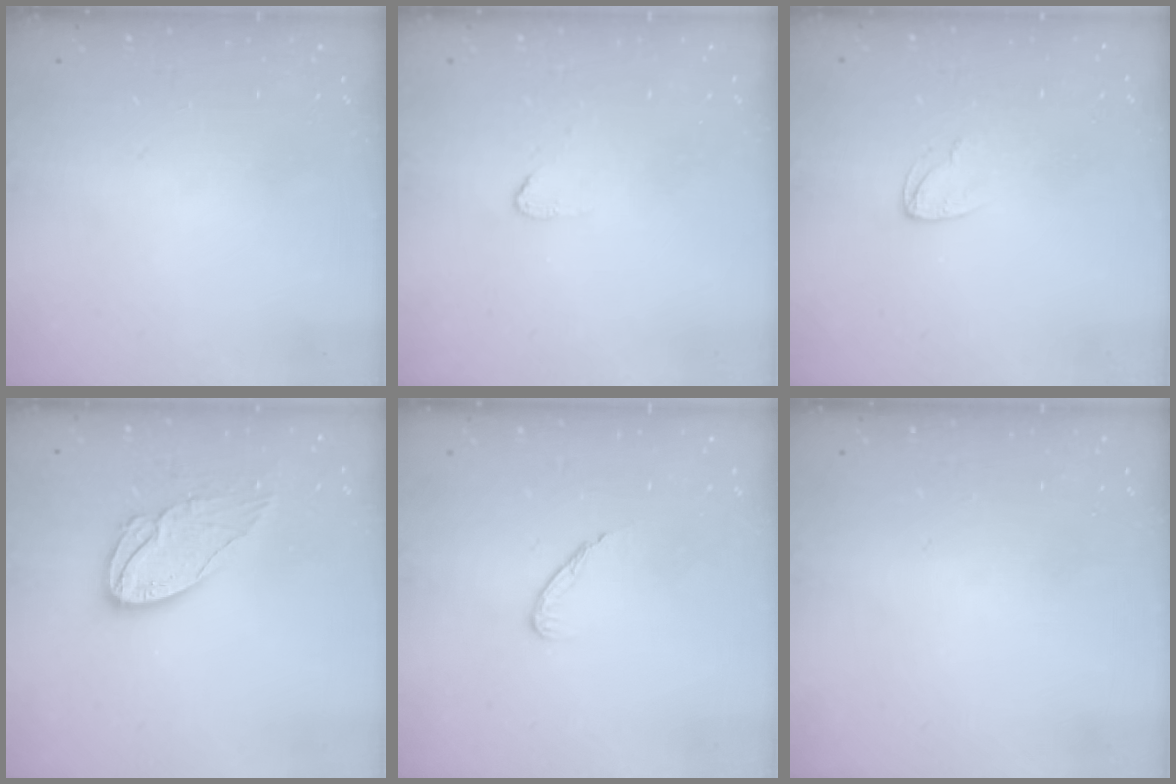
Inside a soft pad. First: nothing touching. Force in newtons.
{"total": 2.6, "press": 2.6, "slide": 0.2}
{"total": 3.9, "press": 3.9, "slide": 0.4}
{"total": 11.0, "press": 10.9, "slide": 0.5}
{"total": 4.6, "press": 4.6, "slide": 0.5}
{"total": 0.0}